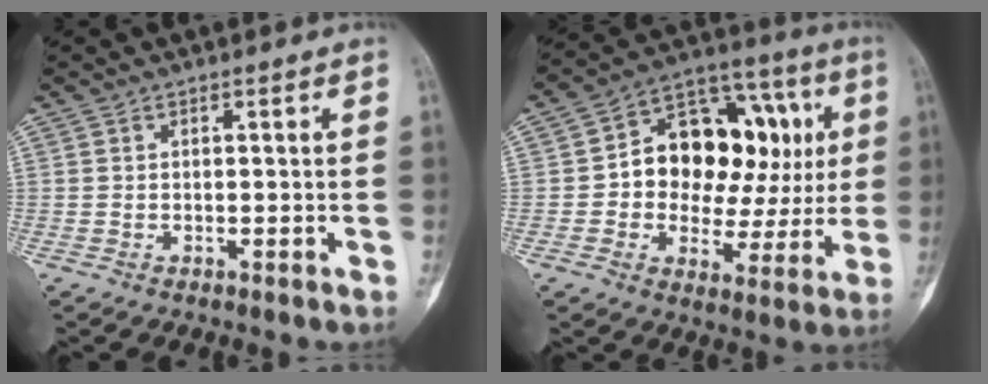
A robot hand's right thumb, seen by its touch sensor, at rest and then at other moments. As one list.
[{"total": 21.7, "force": [3.0, 14.0, 16.3], "torque": [-0.183, 0.035, 0.046]}]